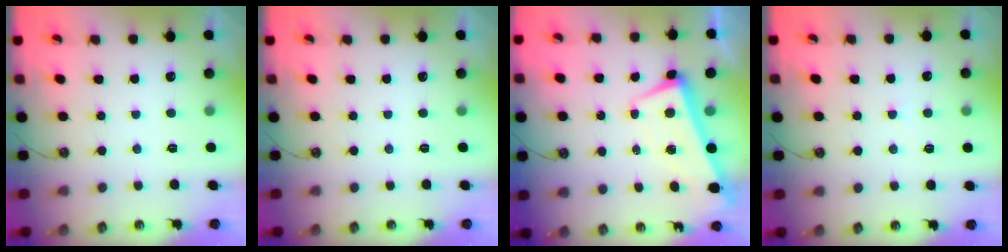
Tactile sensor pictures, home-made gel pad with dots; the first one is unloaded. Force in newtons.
{"total": 0.0}
{"total": 2.0, "press": 1.8, "slide": 0.9}
{"total": 2.2, "press": 2.2, "slide": 0.3}